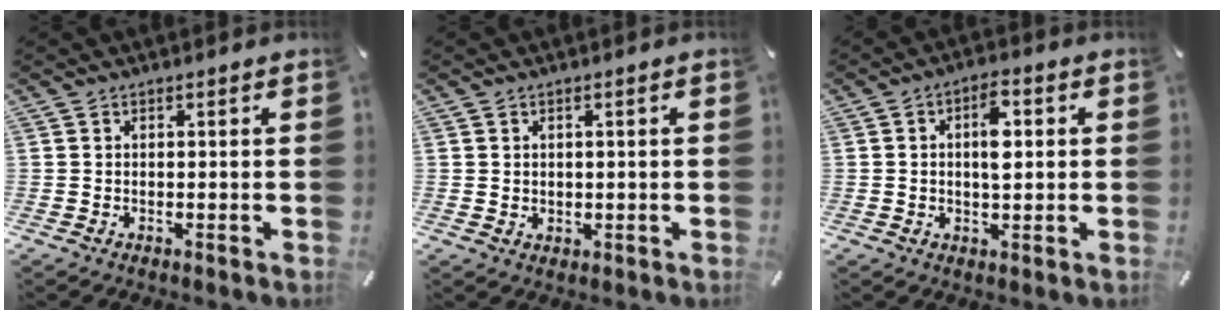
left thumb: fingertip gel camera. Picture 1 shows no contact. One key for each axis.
{"total": 1.5, "fx": 0.6, "fy": 1.4, "fz": 0.1, "tx": -0.003, "ty": 0.005, "tz": 0.009}
{"total": 6.8, "fx": 1.0, "fy": 3.4, "fz": 5.8, "tx": -0.082, "ty": 0.001, "tz": 0.009}